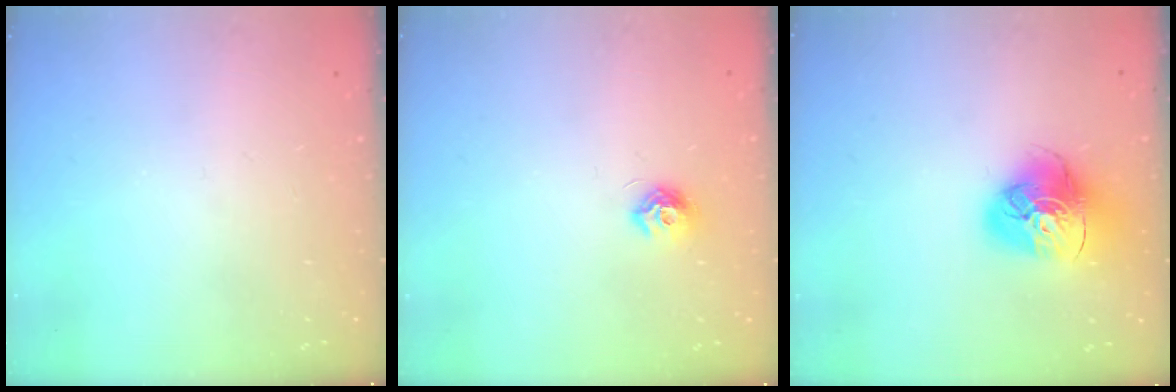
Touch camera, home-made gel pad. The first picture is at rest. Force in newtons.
{"total": 7.5, "press": 7.5, "slide": 0.6}
{"total": 14.9, "press": 14.8, "slide": 1.7}